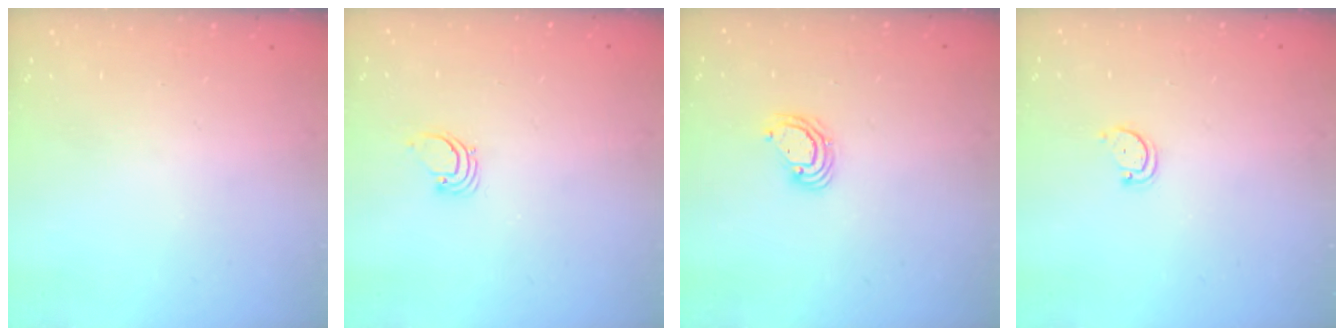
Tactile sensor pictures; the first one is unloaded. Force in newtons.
{"total": 1.7, "press": 1.7, "slide": 0.1}
{"total": 4.5, "press": 4.5, "slide": 0.1}
{"total": 2.8, "press": 2.8, "slide": 0.3}